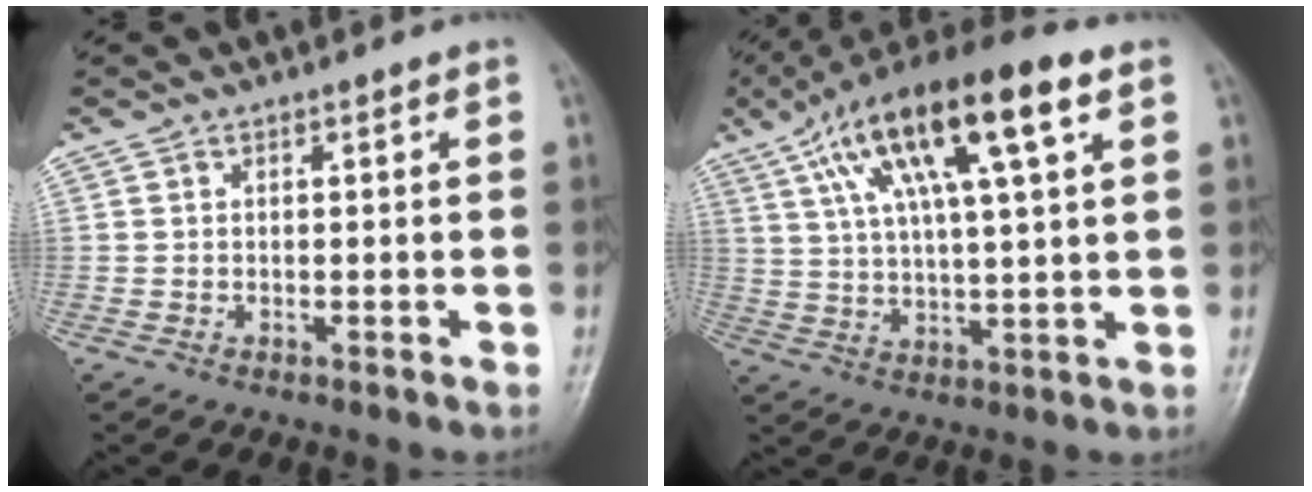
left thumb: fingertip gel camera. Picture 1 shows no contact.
{"total": 19.7, "force": [9.0, 4.7, 16.9], "torque": [-0.298, 0.008, 0.155]}